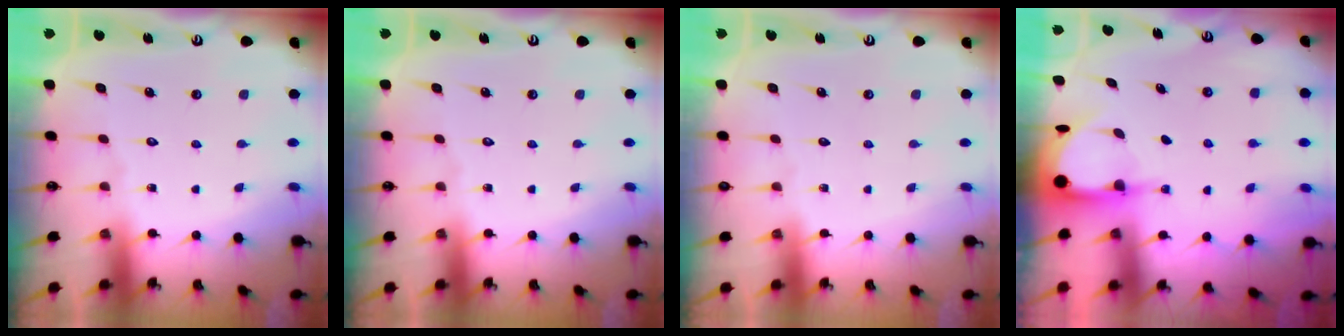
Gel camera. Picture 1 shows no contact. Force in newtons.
{"total": 0.0}
{"total": 0.0}
{"total": 3.9, "press": 3.9, "slide": 0.3}